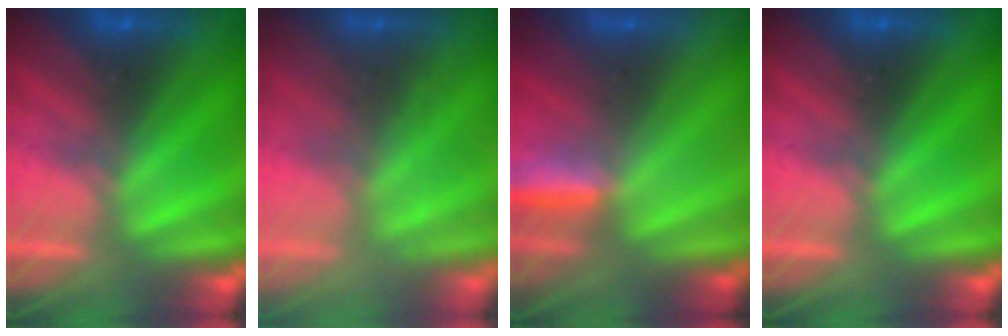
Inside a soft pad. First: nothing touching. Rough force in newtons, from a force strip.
{"total": 2.1}
{"total": 2.7}
{"total": 0.0}